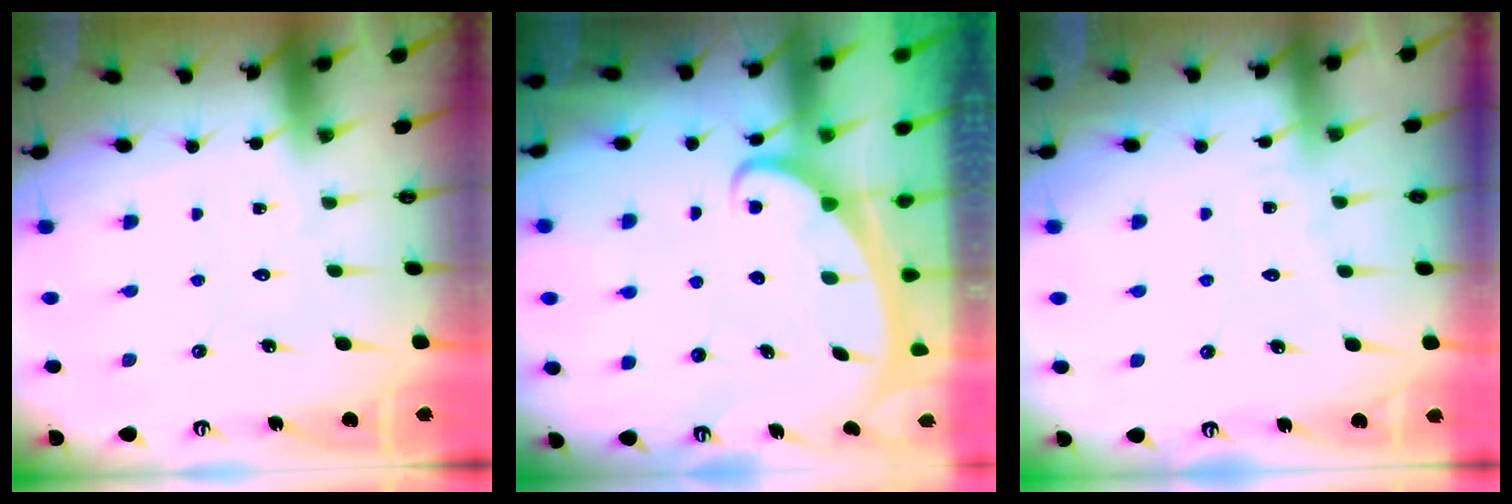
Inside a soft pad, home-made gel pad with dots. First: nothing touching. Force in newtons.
{"total": 2.3, "press": 2.3, "slide": 0.3}
{"total": 2.8, "press": 2.8, "slide": 0.4}